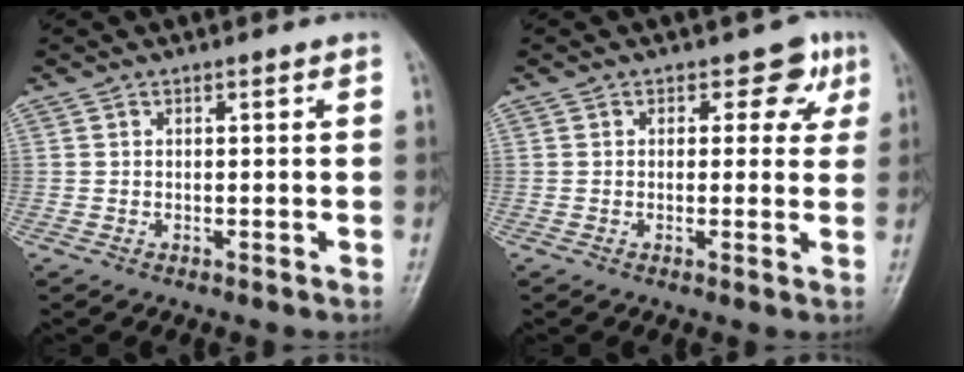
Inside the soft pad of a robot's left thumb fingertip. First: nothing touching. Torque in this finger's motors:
{"motor_torque": [0.01, 0.08, -0.21, 0.28, -0.01]}